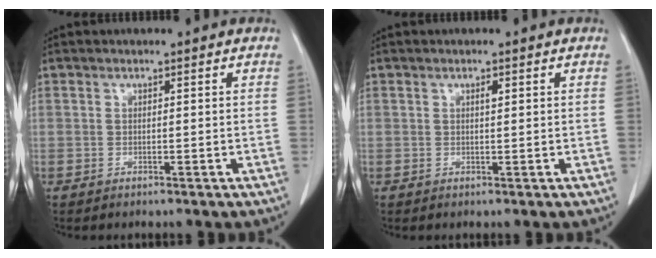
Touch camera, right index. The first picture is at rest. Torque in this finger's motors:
{"motor_torque": [0.08, -0.07, 0.00, 0.01]}